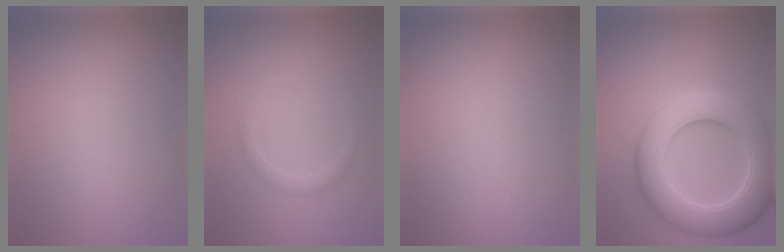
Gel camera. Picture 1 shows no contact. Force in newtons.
{"total": 1.2, "press": 1.2, "slide": 0.0}
{"total": 0.0}
{"total": 8.7, "press": 8.7, "slide": 0.1}